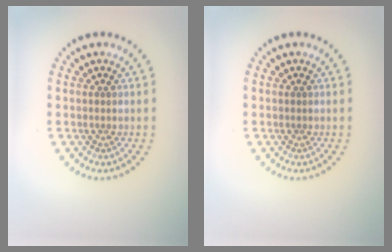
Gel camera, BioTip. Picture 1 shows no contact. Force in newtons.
{"total": 0.0}